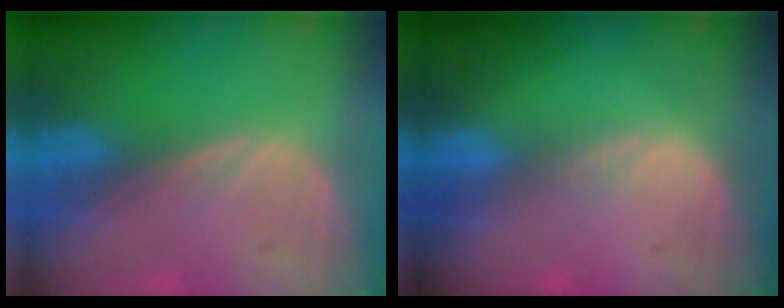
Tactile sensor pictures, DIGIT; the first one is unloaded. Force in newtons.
{"total": 1.1, "press": 0.7, "slide": 0.9}